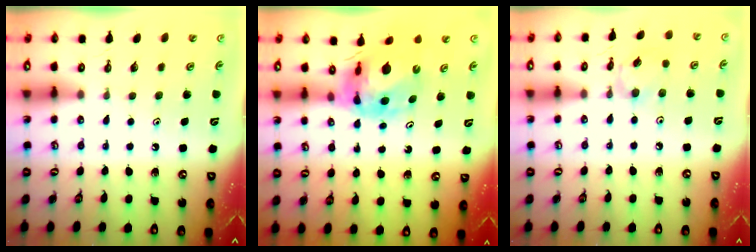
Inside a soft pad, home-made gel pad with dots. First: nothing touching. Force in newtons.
{"total": 11.2, "press": 11.1, "slide": 1.2}
{"total": 6.3, "press": 6.3, "slide": 0.3}